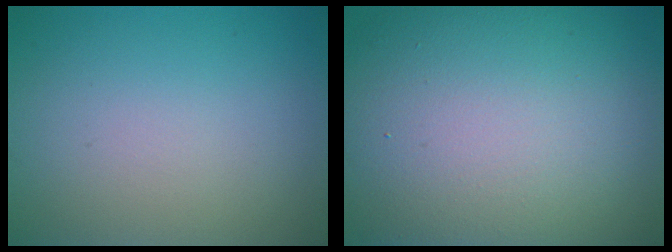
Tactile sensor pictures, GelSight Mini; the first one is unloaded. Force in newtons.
{"total": 17.8, "press": 17.7, "slide": 1.1}